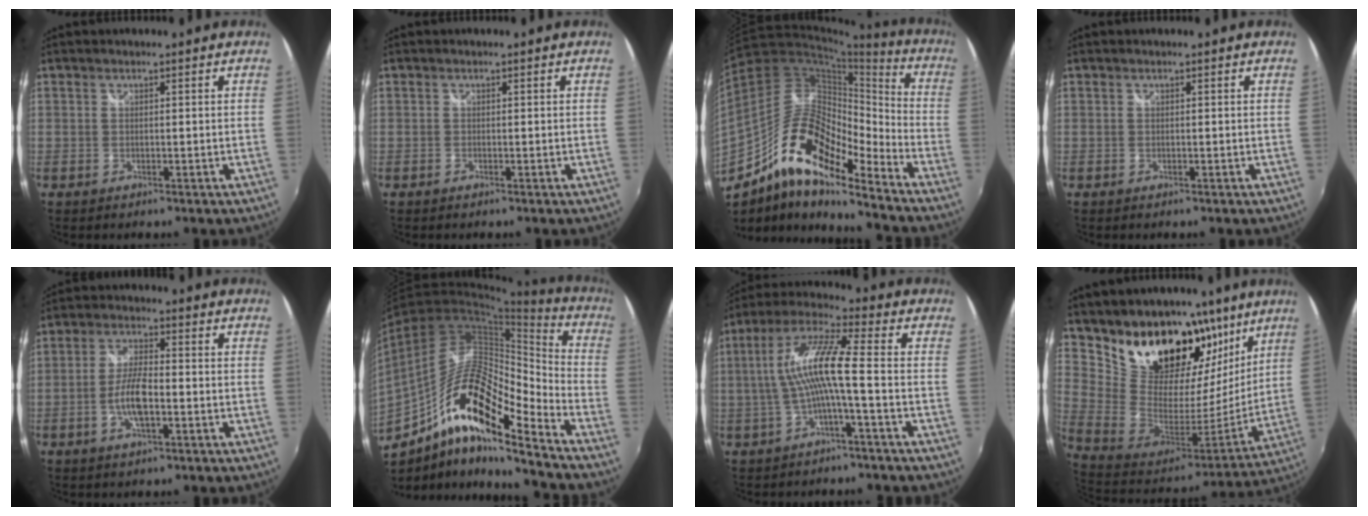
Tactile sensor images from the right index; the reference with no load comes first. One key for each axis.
{"total": 0.0}
{"total": 18.1, "fx": -12.1, "fy": 5.7, "fz": 12.2, "tx": -0.209, "ty": -0.005, "tz": -0.237}
{"total": 0.0}
{"total": 6.8, "fx": -2.1, "fy": 2.0, "fz": 6.1, "tx": -0.125, "ty": 0.002, "tz": -0.041}
{"total": 19.8, "fx": -10.5, "fy": 5.2, "fz": 16.0, "tx": -0.286, "ty": -0.007, "tz": -0.207}
{"total": 10.6, "fx": -1.7, "fy": 0.4, "fz": 10.5, "tx": -0.211, "ty": 0.014, "tz": -0.027}
{"total": 26.0, "fx": 16.5, "fy": 16.0, "fz": 12.2, "tx": -0.258, "ty": -0.004, "tz": 0.299}